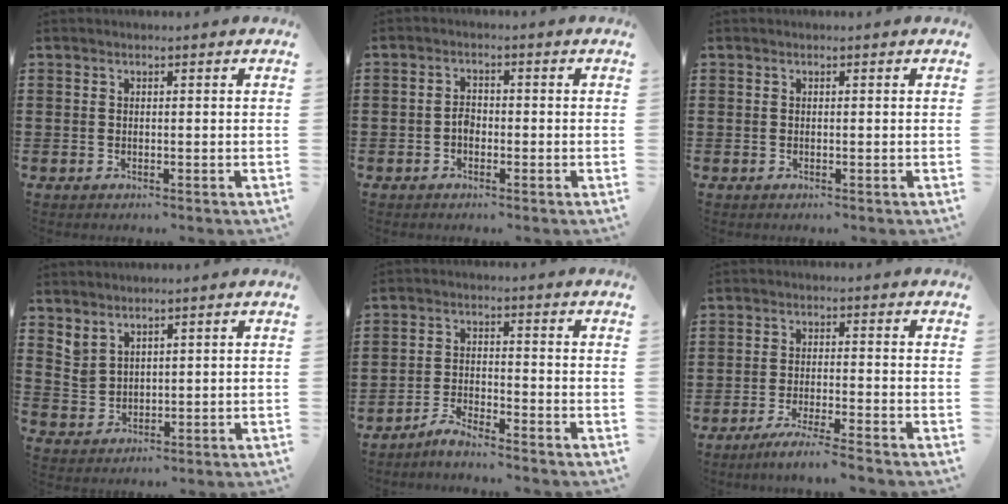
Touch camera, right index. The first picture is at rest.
{"total": 1.8, "force": [-0.7, 1.2, 1.1], "torque": [-0.023, 0.003, -0.016]}
{"total": 0.0}
{"total": 2.7, "force": [2.5, 1.1, 0.0], "torque": [-0.009, 0.003, 0.050]}
{"total": 3.3, "force": [-3.3, 0.0, 0.4], "torque": [-0.020, 0.005, -0.069]}
{"total": 3.8, "force": [-3.4, -0.7, 1.5], "torque": [-0.031, -0.011, -0.066]}